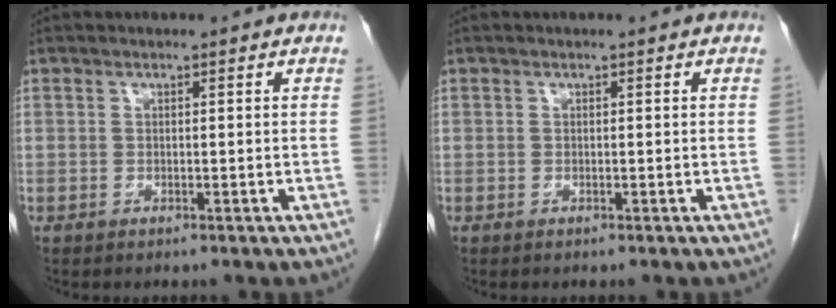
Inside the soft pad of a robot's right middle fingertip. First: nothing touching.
{"total": 0.0}